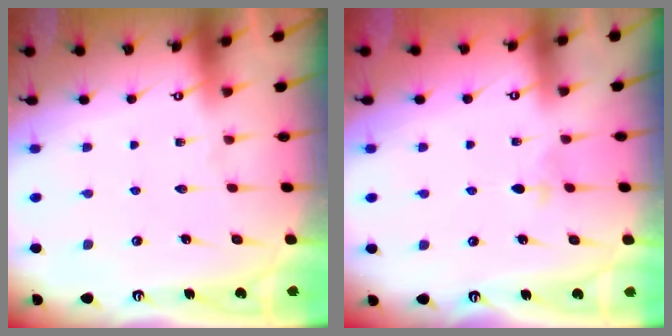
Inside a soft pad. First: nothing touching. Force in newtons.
{"total": 1.9, "press": 1.9, "slide": 0.4}